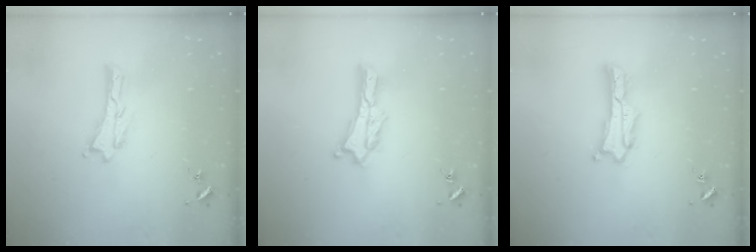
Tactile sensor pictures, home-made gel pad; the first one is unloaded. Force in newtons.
{"total": 1.8, "press": 1.8, "slide": 0.2}
{"total": 1.4, "press": 1.4, "slide": 0.0}